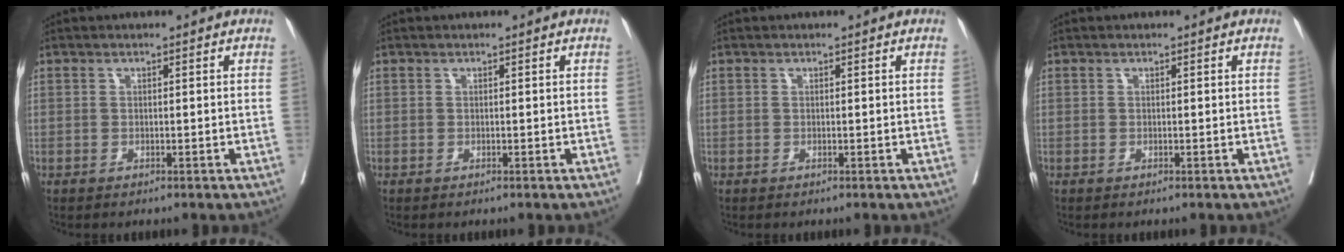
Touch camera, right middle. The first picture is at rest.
{"total": 0.0}
{"total": 0.0}
{"total": 0.0}